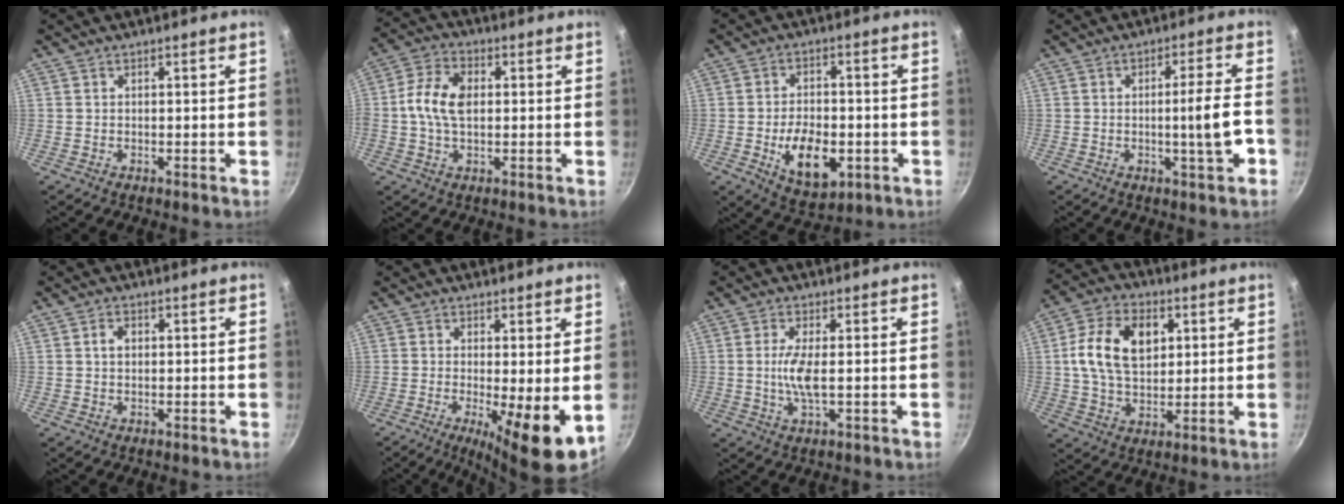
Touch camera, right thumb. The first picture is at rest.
{"total": 9.1, "force": [0.5, 5.7, 7.1], "torque": [-0.136, 0.019, -0.005]}
{"total": 11.9, "force": [-3.1, 6.8, 9.3], "torque": [-0.127, 0.005, -0.039]}
{"total": 7.6, "force": [-2.1, 0.3, 7.3], "torque": [-0.111, 0.011, -0.030]}
{"total": 2.0, "force": [0.3, 1.5, 1.4], "torque": [-0.019, 0.006, 0.004]}
{"total": 9.2, "force": [-1.4, 1.9, 8.9], "torque": [-0.135, -0.014, -0.017]}
{"total": 5.2, "force": [-0.1, 1.3, 5.1], "torque": [-0.117, -0.002, -0.003]}
{"total": 13.8, "force": [3.0, 9.1, 9.9], "torque": [-0.160, 0.004, 0.046]}